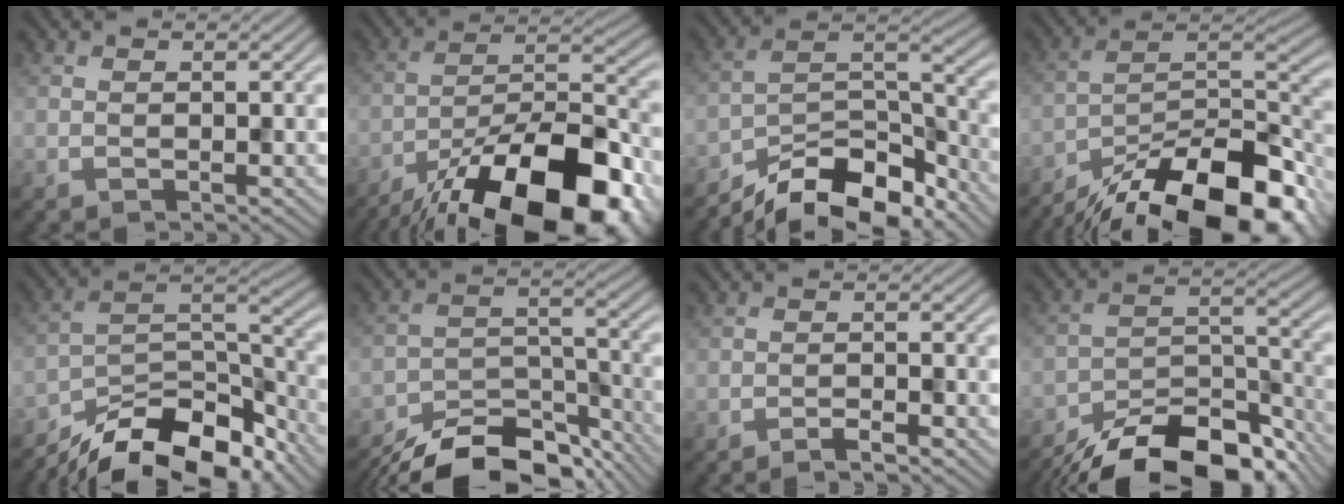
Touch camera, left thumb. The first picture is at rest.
{"total": 21.8, "force": [-15.8, 7.7, 13.0], "torque": [-0.165, -0.037, -0.240]}
{"total": 12.5, "force": [-10.4, 3.9, 5.9], "torque": [-0.093, 0.001, -0.185]}
{"total": 17.6, "force": [-13.4, 5.7, 9.9], "torque": [-0.188, -0.020, -0.214]}
{"total": 14.2, "force": [-11.5, 4.7, 6.9], "torque": [-0.125, -0.003, -0.198]}
{"total": 13.1, "force": [-11.2, 4.5, 5.2], "torque": [-0.083, -0.013, -0.175]}
{"total": 1.5, "force": [-1.3, 0.2, 0.8], "torque": [-0.012, 0.002, -0.025]}
{"total": 16.7, "force": [-13.8, 5.7, 7.4], "torque": [-0.138, -0.019, -0.205]}